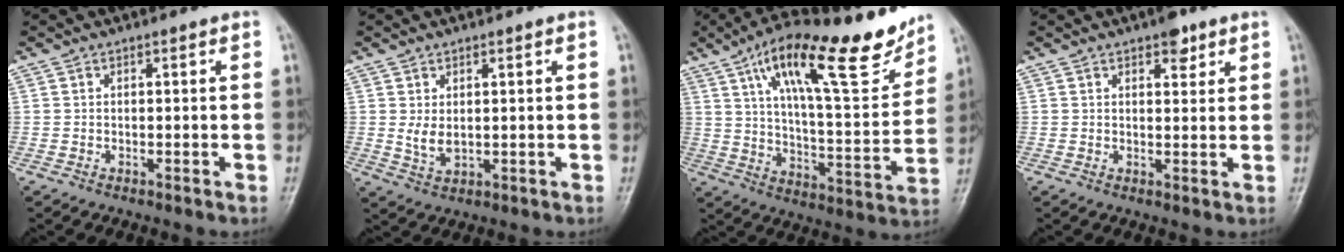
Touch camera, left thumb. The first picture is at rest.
{"total": 3.2, "force": [0.6, 1.7, 2.6], "torque": [-0.045, -0.009, 0.020]}
{"total": 23.2, "force": [14.7, 6.7, 16.7], "torque": [-0.230, -0.053, 0.236]}
{"total": 3.5, "force": [2.3, 1.6, 2.1], "torque": [-0.014, -0.010, 0.030]}